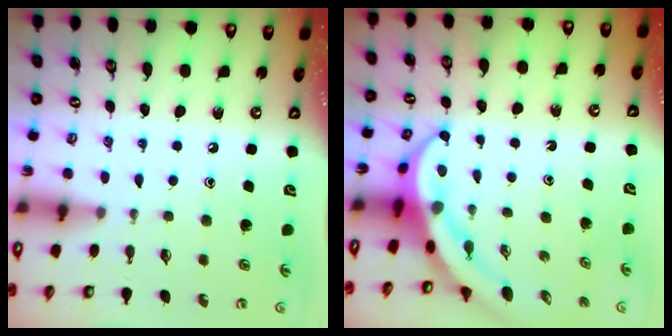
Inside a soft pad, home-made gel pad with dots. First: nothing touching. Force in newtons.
{"total": 7.0, "press": 6.9, "slide": 0.7}